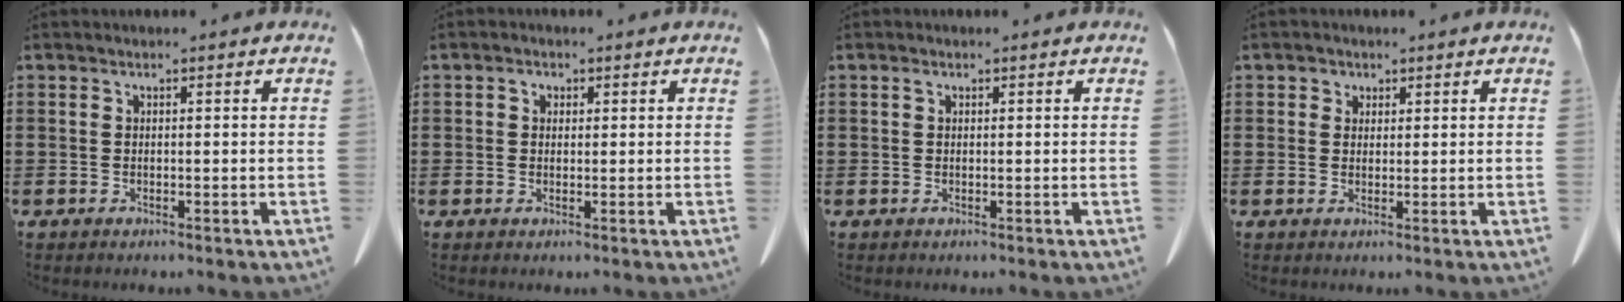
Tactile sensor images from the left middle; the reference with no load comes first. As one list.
[{"total": 1.2, "force": [0.3, 1.0, 0.5], "torque": [-0.013, 0.008, 0.006]}, {"total": 0.7, "force": [0.3, 0.4, 0.5], "torque": [-0.012, 0.004, 0.006]}, {"total": 1.6, "force": [1.0, 1.2, 0.2], "torque": [0.000, 0.003, 0.017]}]